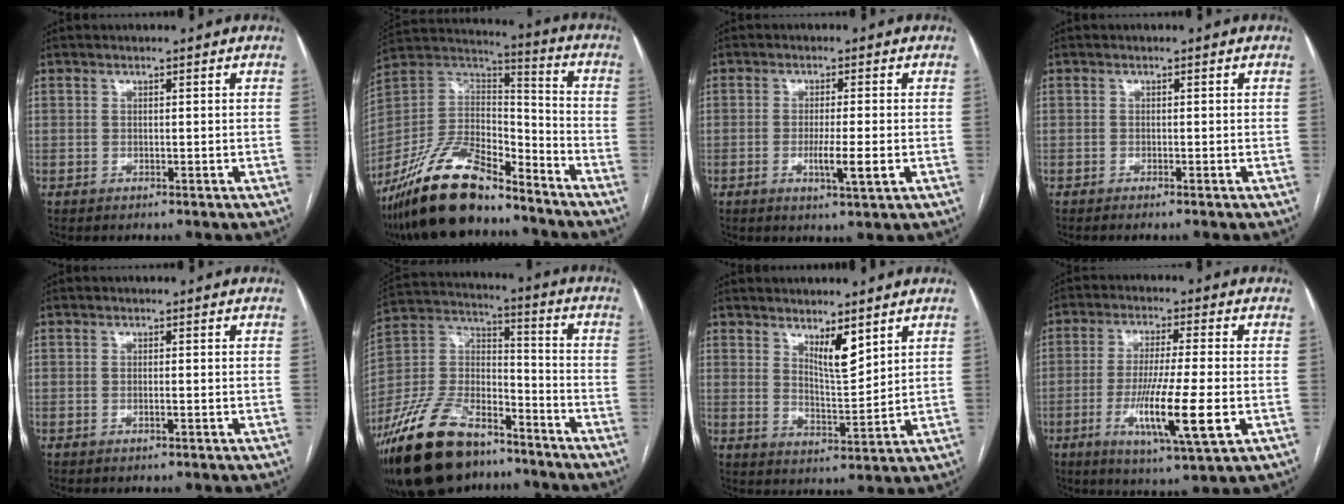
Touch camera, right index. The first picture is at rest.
{"total": 19.3, "force": [-15.3, 5.3, 10.5], "torque": [-0.219, 0.005, -0.284]}
{"total": 4.8, "force": [-1.2, 0.0, 4.7], "torque": [-0.081, -0.011, -0.020]}
{"total": 1.1, "force": [-0.9, -0.2, 0.5], "torque": [-0.009, 0.000, -0.014]}
{"total": 0.7, "force": [-0.3, 0.0, 0.7], "torque": [-0.013, 0.000, -0.003]}
{"total": 22.2, "force": [-16.4, 9.7, 11.5], "torque": [-0.283, 0.008, -0.298]}
{"total": 5.5, "force": [3.6, 1.0, 3.9], "torque": [-0.072, -0.016, 0.068]}
{"total": 12.6, "force": [-3.4, 0.4, 12.1], "torque": [-0.219, -0.025, -0.060]}